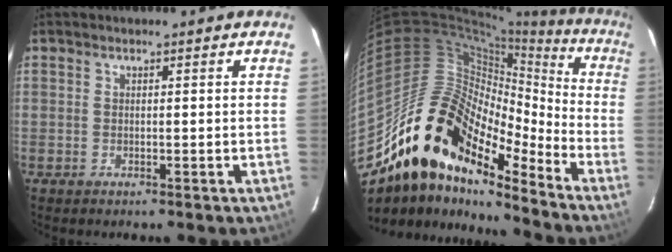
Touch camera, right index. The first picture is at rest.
{"total": 21.8, "force": [-14.7, 11.5, 11.2], "torque": [-0.191, 0.026, -0.268]}